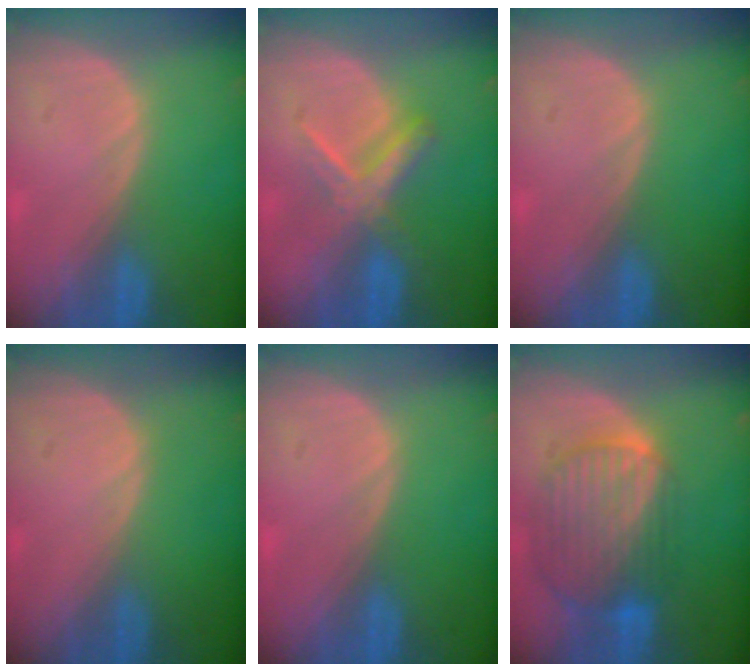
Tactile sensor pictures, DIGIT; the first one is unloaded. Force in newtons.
{"total": 5.6, "press": 5.4, "slide": 1.1}
{"total": 0.0}
{"total": 0.0}
{"total": 0.0}
{"total": 10.4, "press": 8.7, "slide": 5.6}